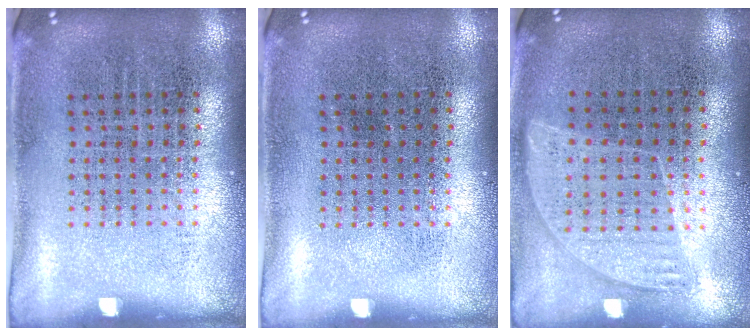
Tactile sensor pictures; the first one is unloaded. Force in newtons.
{"total": 0.0}
{"total": 0.9, "press": 0.8, "slide": 0.4}